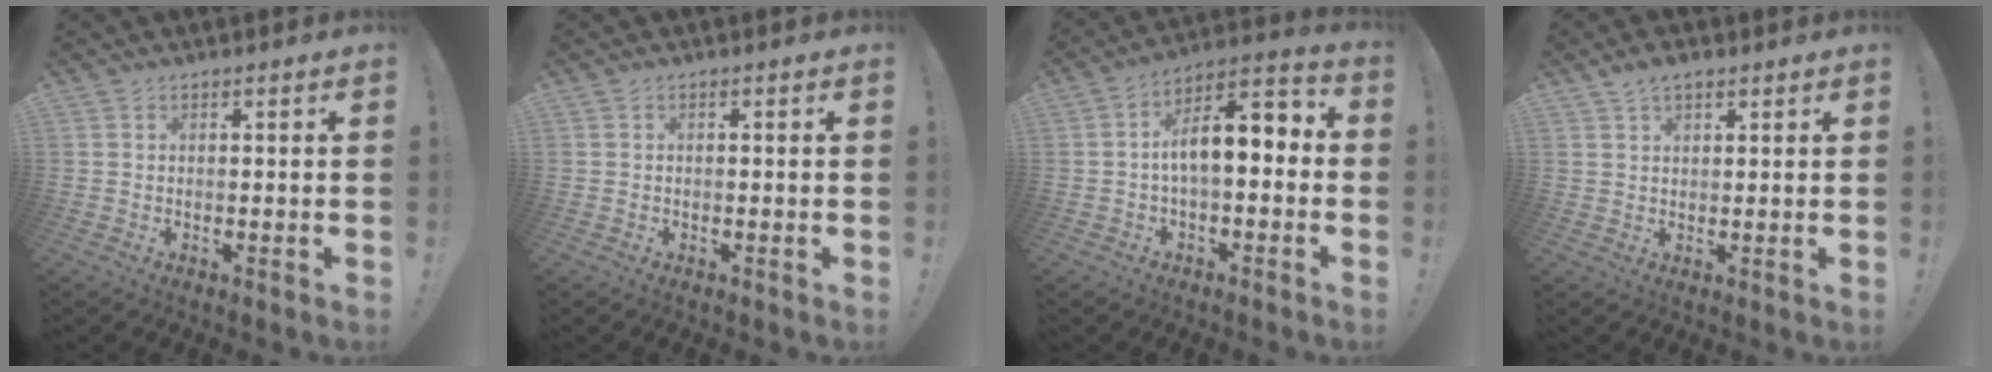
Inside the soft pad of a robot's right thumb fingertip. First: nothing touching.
{"total": 0.0}
{"total": 10.6, "force": [0.5, 4.8, 9.5], "torque": [-0.155, 0.001, 0.011]}
{"total": 3.9, "force": [2.7, 1.9, 2.1], "torque": [-0.029, -0.010, 0.048]}